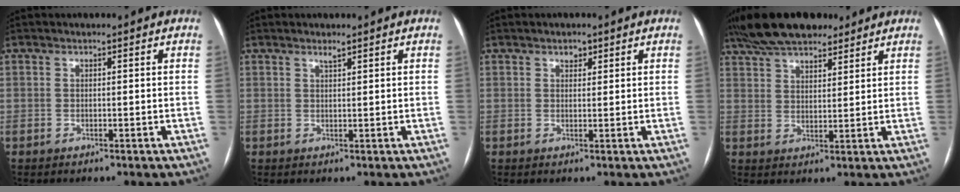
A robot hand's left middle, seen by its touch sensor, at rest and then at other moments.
{"total": 0.9, "force": [0.8, 0.0, 0.5], "torque": [-0.010, 0.000, 0.016]}
{"total": 1.4, "force": [0.9, 0.8, 0.6], "torque": [-0.010, 0.000, 0.013]}
{"total": 13.8, "force": [11.1, 4.9, 6.6], "torque": [-0.128, 0.043, 0.188]}